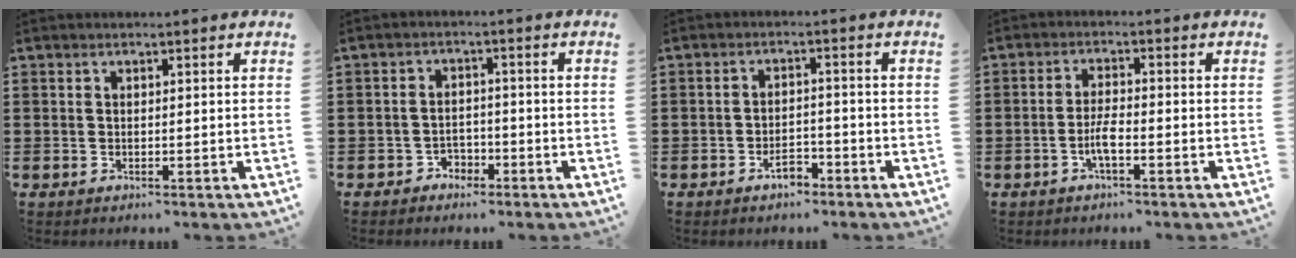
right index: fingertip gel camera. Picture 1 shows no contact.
{"total": 2.5, "force": [-1.8, 1.7, 0.1], "torque": [-0.013, 0.004, -0.042]}
{"total": 3.4, "force": [-2.4, 1.5, 1.8], "torque": [-0.033, 0.007, -0.047]}
{"total": 3.4, "force": [-1.4, 0.5, 3.1], "torque": [-0.069, -0.006, -0.029]}